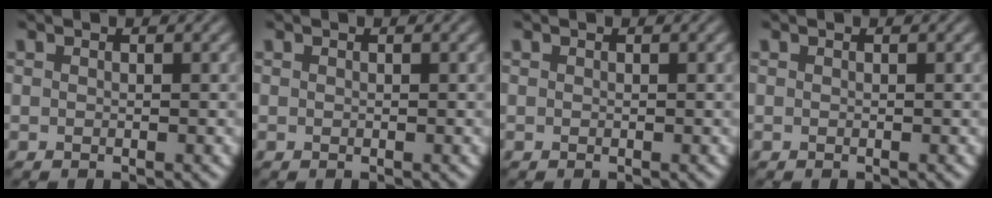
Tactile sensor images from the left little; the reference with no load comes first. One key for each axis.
{"total": 0.8, "fx": 0.0, "fy": -0.4, "fz": -0.7, "tx": 0.005, "ty": 0.003, "tz": 0.010}
{"total": 0.0}
{"total": 0.5, "fx": -0.1, "fy": -0.3, "fz": -0.5, "tx": 0.003, "ty": 0.001, "tz": 0.005}